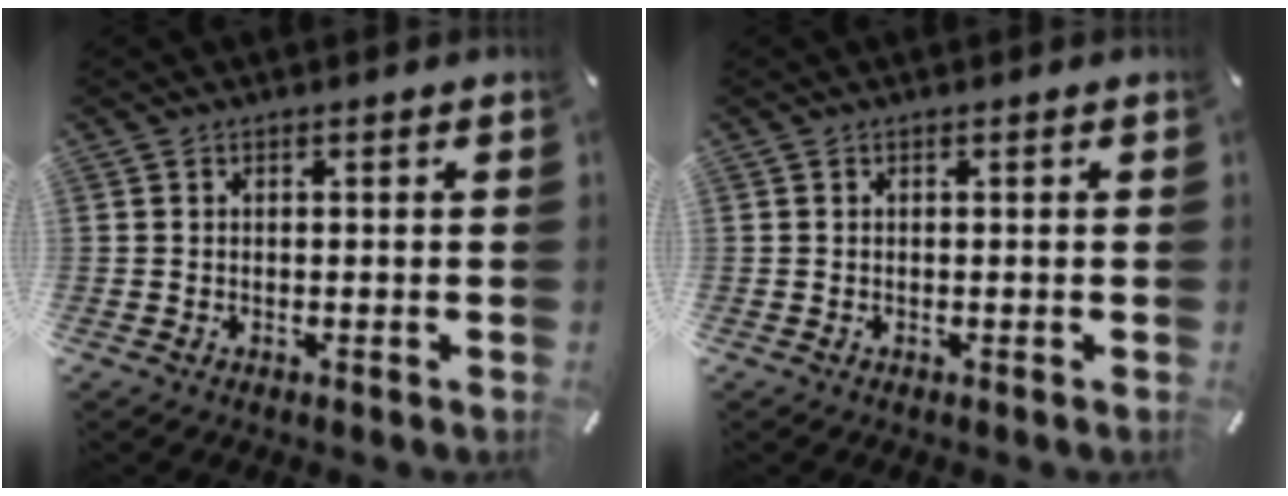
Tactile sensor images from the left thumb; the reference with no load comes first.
{"total": 0.0}